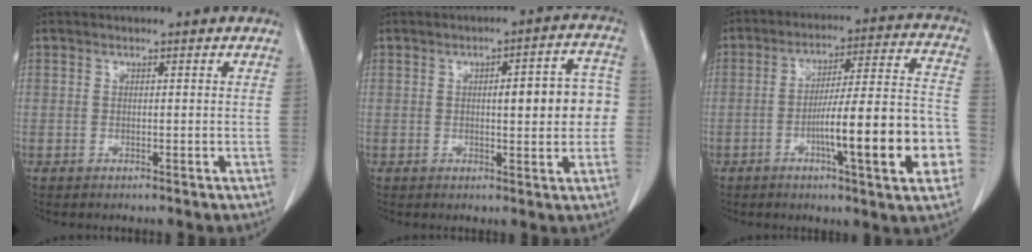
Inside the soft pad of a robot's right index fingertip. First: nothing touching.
{"total": 9.0, "force": [0.2, 2.4, 8.6], "torque": [-0.103, 0.028, 0.003]}
{"total": 16.8, "force": [-5.2, 1.4, 16.0], "torque": [-0.220, 0.016, -0.074]}